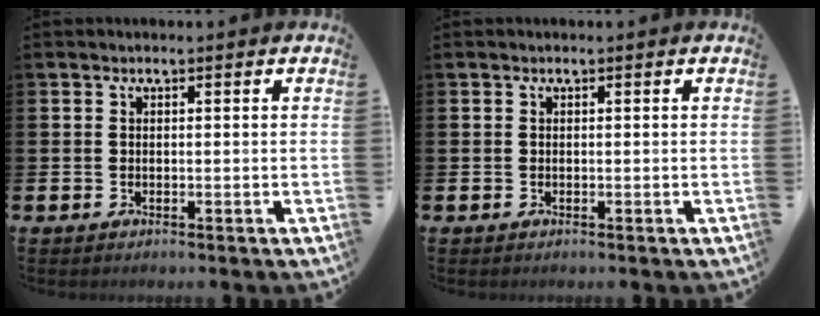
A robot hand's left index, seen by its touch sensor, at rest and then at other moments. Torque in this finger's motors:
{"motor_torque": [0.00, 0.00, 0.00, 0.00]}